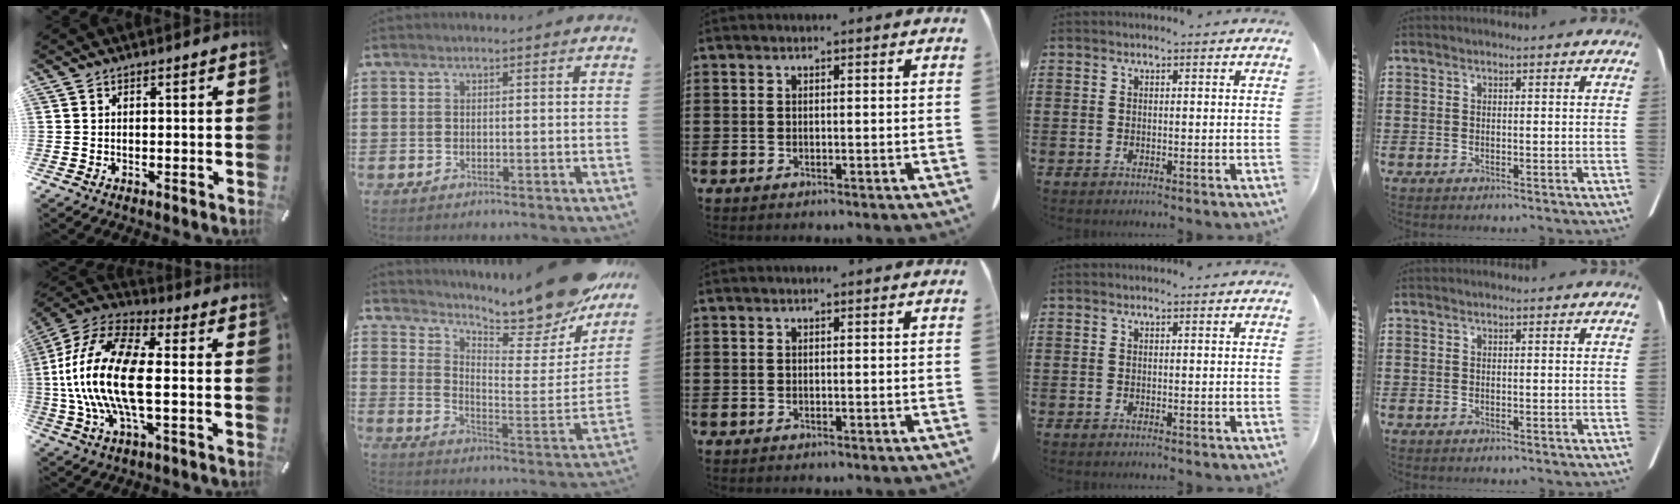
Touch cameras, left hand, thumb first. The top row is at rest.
{"thumb": {"total": 19.0, "force": [-1.2, 8.5, 16.9], "torque": [-0.363, -0.006, -0.025]}, "index": {"total": 11.5, "force": [10.5, 0.8, 4.5], "torque": [-0.073, -0.098, 0.171]}}